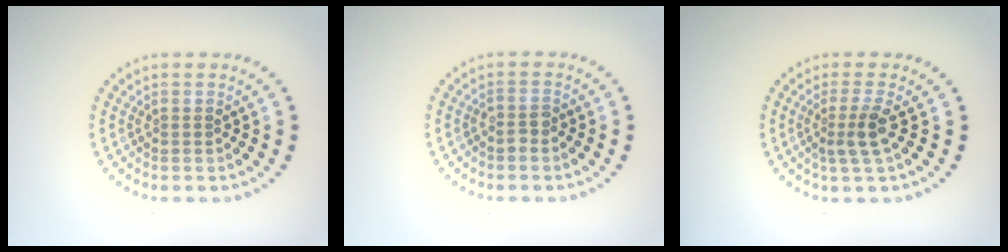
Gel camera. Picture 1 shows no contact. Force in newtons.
{"total": 1.2, "press": 0.9, "slide": 0.7}
{"total": 2.3, "press": 1.8, "slide": 1.5}